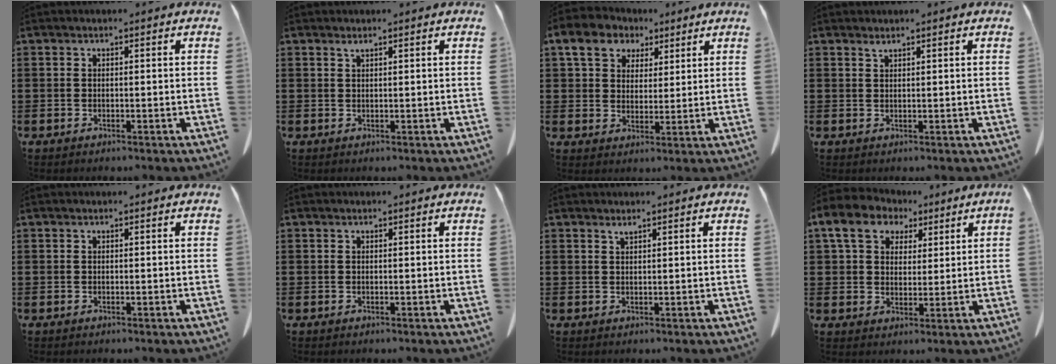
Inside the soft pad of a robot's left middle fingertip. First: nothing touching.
{"total": 0.9, "force": [0.7, 0.0, 0.6], "torque": [-0.015, -0.003, 0.015]}
{"total": 7.5, "force": [4.2, 5.5, 2.9], "torque": [-0.078, 0.005, 0.076]}
{"total": 1.0, "force": [0.9, 0.0, 0.5], "torque": [-0.013, -0.005, 0.019]}
{"total": 0.0}
{"total": 0.0}
{"total": 1.1, "force": [1.0, 0.0, 0.5], "torque": [-0.013, -0.005, 0.020]}
{"total": 8.3, "force": [4.2, 6.0, 3.8], "torque": [-0.100, 0.004, 0.075]}